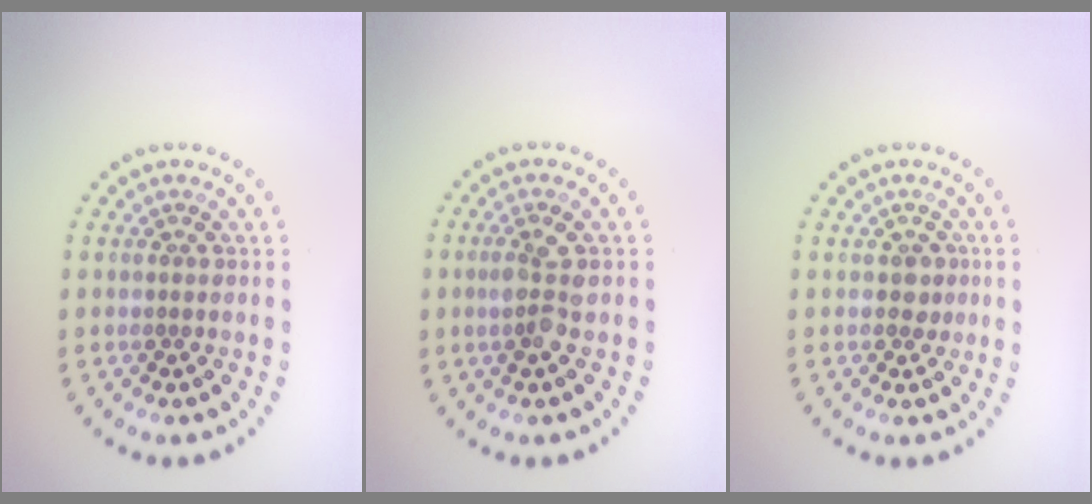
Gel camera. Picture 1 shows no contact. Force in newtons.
{"total": 2.7, "press": 2.4, "slide": 1.2}
{"total": 1.2, "press": 1.1, "slide": 0.4}